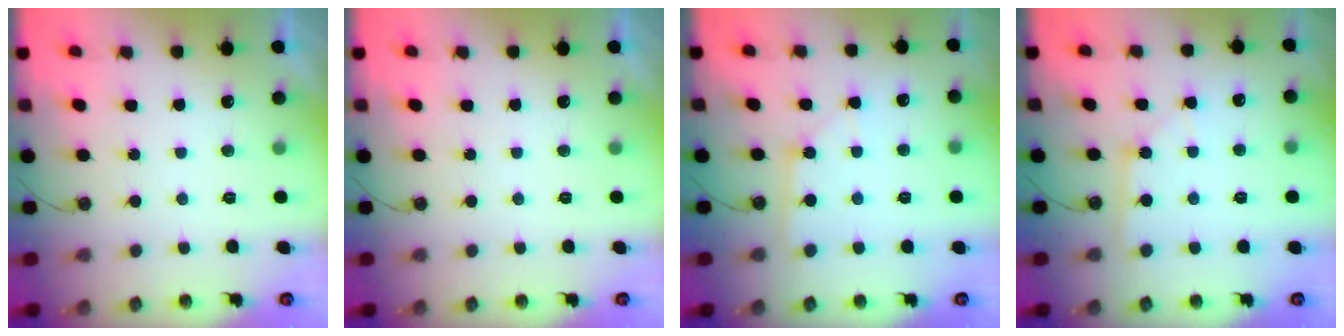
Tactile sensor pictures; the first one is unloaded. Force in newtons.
{"total": 0.0}
{"total": 2.7, "press": 2.7, "slide": 0.4}
{"total": 2.7, "press": 2.7, "slide": 0.4}